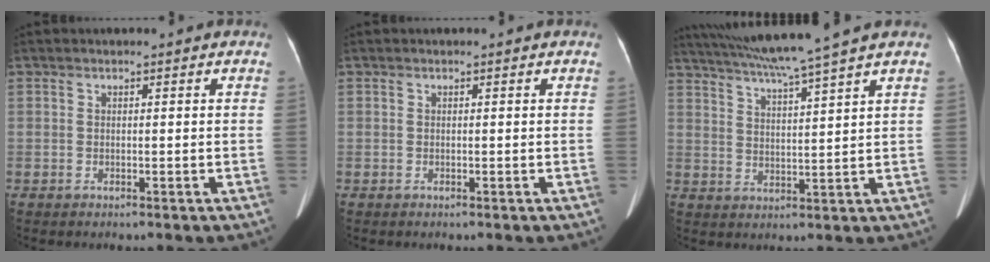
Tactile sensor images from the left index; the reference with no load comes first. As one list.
[{"total": 0.0}, {"total": 11.5, "force": [9.8, -2.2, 5.7], "torque": [-0.102, 0.006, 0.159]}]